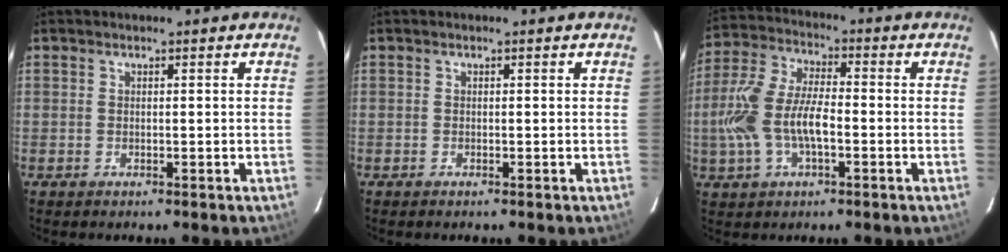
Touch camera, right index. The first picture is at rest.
{"total": 0.0}
{"total": 12.9, "force": [-2.6, 6.0, 11.1], "torque": [-0.241, 0.008, -0.050]}